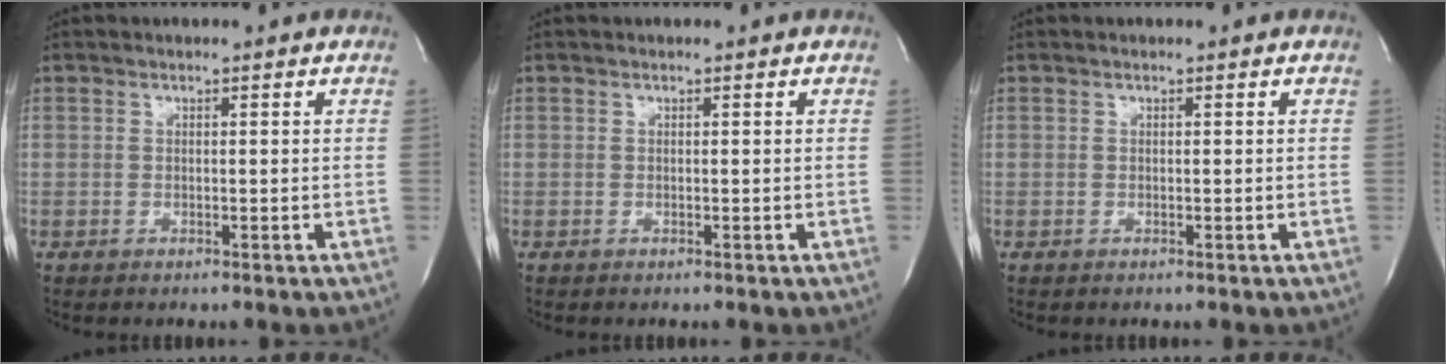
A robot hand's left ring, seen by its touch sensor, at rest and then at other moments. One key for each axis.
{"total": 0.0}
{"total": 0.0}